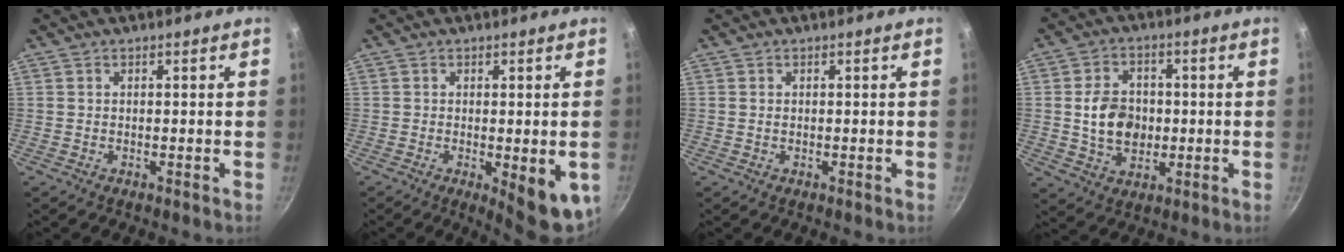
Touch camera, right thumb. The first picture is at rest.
{"total": 8.9, "force": [-1.9, 3.0, 8.2], "torque": [-0.082, -0.003, -0.016]}
{"total": 0.6, "force": [0.1, 0.4, 0.4], "torque": [-0.006, 0.002, 0.002]}
{"total": 9.9, "force": [-0.1, 7.5, 6.4], "torque": [-0.084, 0.006, 0.000]}